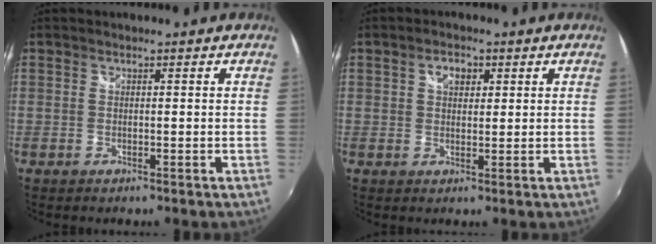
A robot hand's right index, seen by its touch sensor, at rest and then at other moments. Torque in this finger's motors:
{"motor_torque": [0.02, 0.00, 0.05, 0.03]}